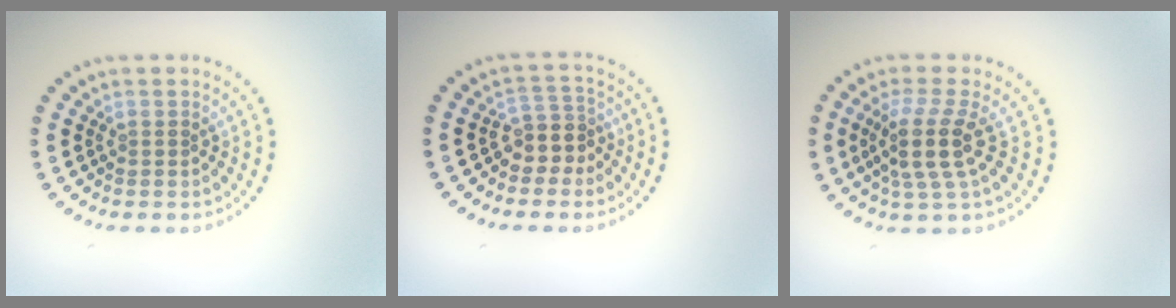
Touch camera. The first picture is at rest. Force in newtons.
{"total": 2.6, "press": 2.1, "slide": 1.6}
{"total": 3.8, "press": 2.9, "slide": 2.5}